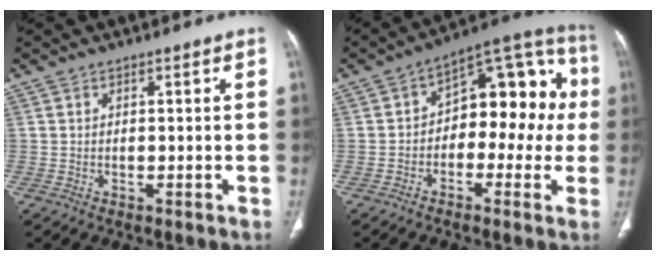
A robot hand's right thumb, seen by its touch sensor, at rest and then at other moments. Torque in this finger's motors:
{"motor_torque": [-0.49, 1.24, -0.05, 0.26, 0.21]}